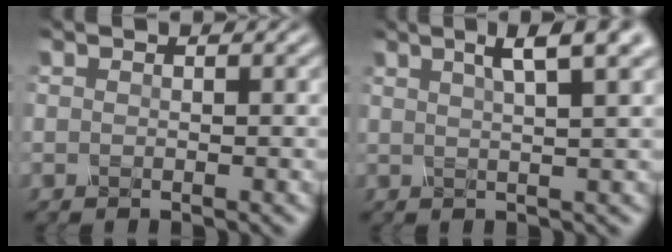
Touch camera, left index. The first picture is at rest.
{"total": 5.0, "force": [2.6, 1.1, 4.1], "torque": [-0.046, 0.017, 0.028]}